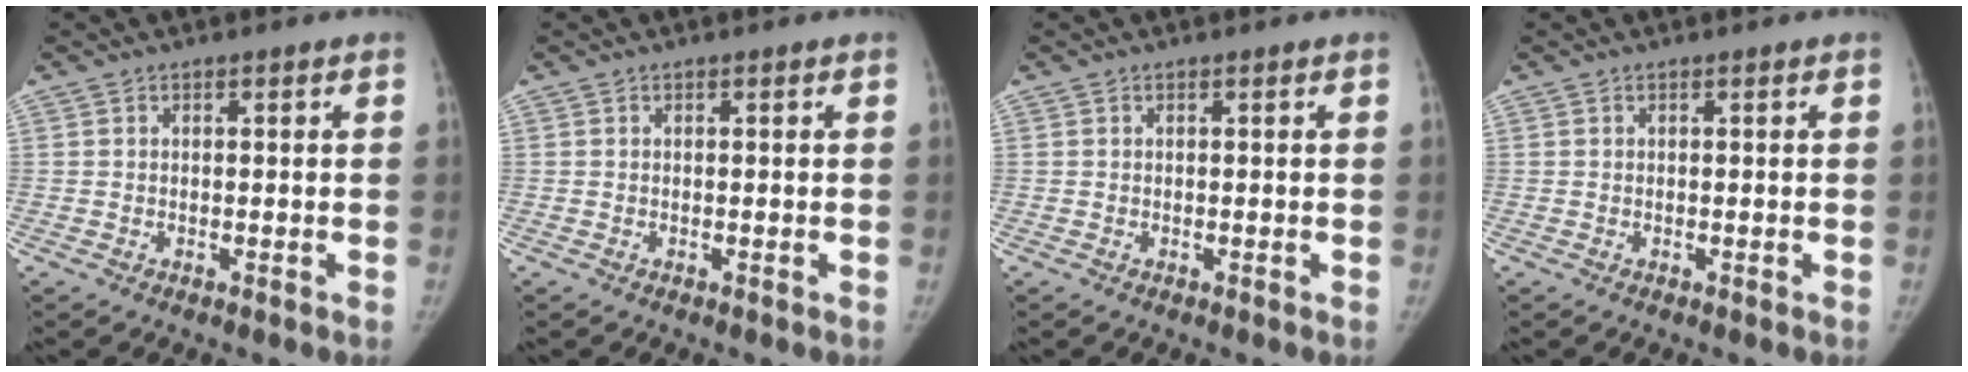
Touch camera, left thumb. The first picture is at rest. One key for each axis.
{"total": 0.0}
{"total": 0.0}
{"total": 0.0}